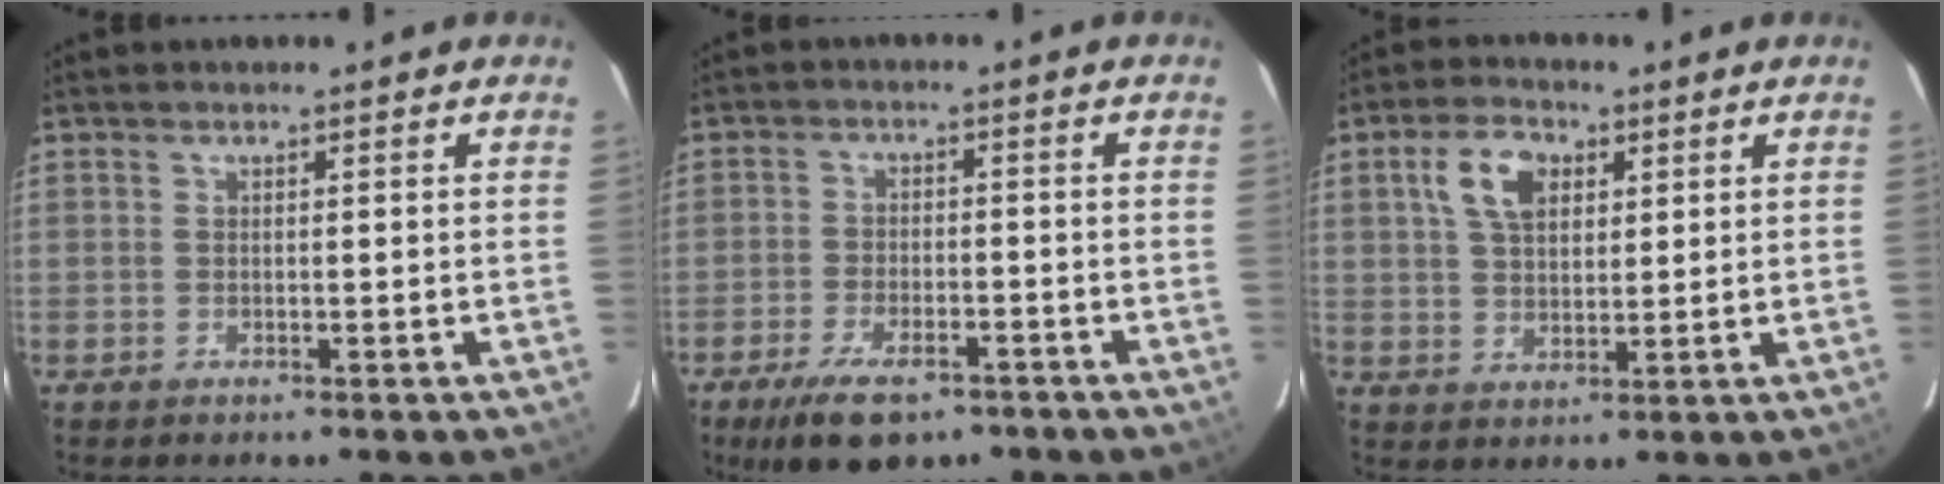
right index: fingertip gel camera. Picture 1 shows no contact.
{"total": 10.9, "force": [-7.6, 4.5, 6.5], "torque": [-0.147, -0.018, -0.122]}
{"total": 7.5, "force": [3.0, 4.5, 5.2], "torque": [-0.099, 0.023, 0.056]}